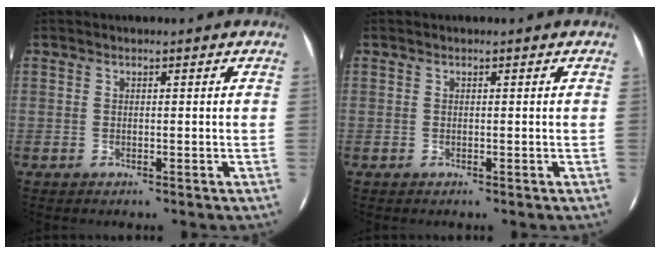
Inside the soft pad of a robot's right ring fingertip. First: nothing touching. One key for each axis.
{"total": 0.0}